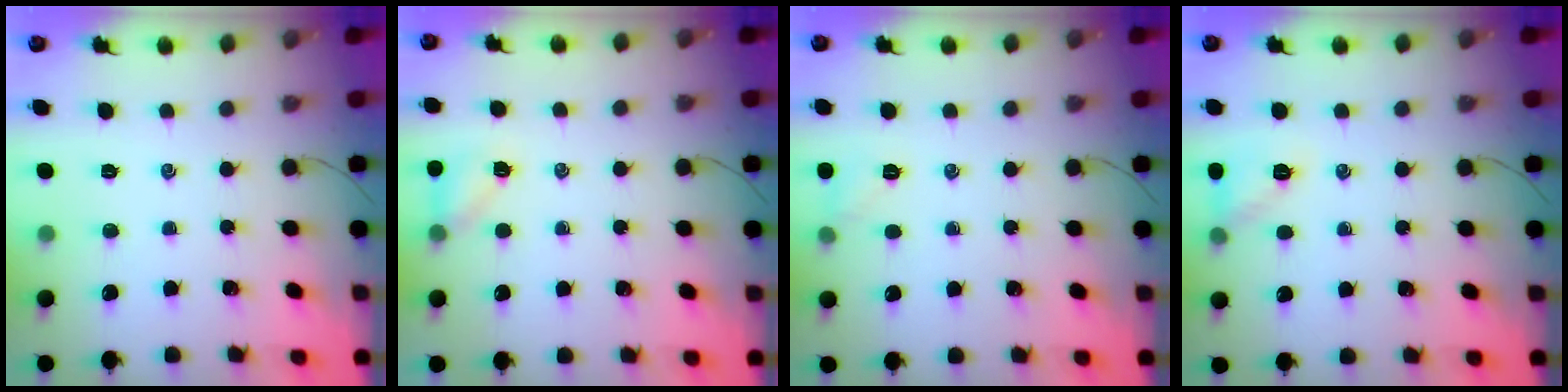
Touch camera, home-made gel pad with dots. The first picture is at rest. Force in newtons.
{"total": 5.1, "press": 4.8, "slide": 1.5}
{"total": 5.0, "press": 4.7, "slide": 1.5}
{"total": 7.3, "press": 7.2, "slide": 1.2}